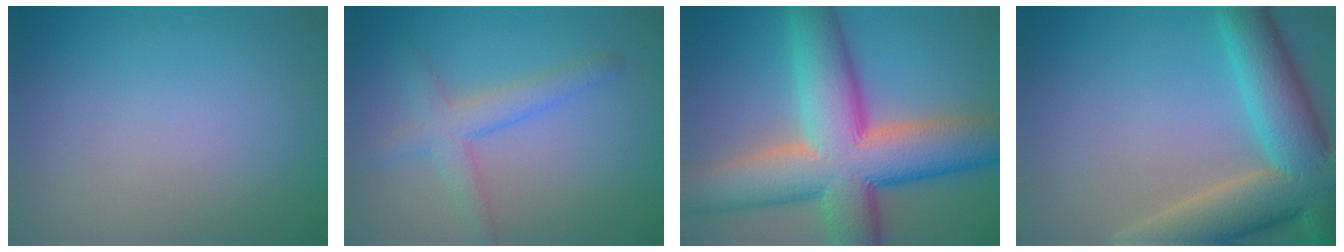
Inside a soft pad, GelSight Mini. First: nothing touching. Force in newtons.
{"total": 3.0, "press": 3.0, "slide": 0.2}
{"total": 13.9, "press": 13.8, "slide": 0.6}
{"total": 10.5, "press": 10.4, "slide": 1.0}